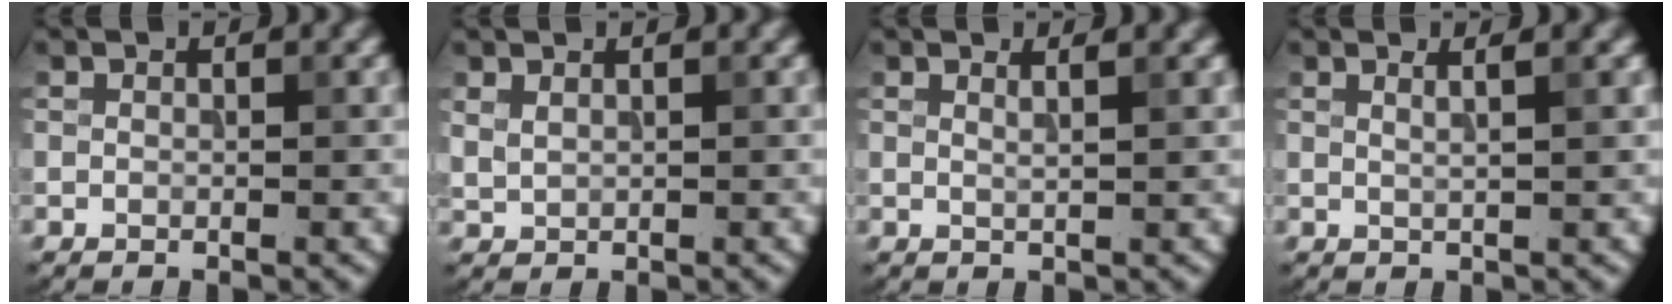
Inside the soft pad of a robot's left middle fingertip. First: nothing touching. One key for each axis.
{"total": 0.9, "fx": 0.6, "fy": 0.3, "fz": 0.6, "tx": -0.020, "ty": 0.001, "tz": 0.019}
{"total": 1.2, "fx": 0.7, "fy": 0.1, "fz": 1.0, "tx": -0.014, "ty": 0.004, "tz": 0.008}
{"total": 1.9, "fx": 0.9, "fy": 0.4, "fz": 1.7, "tx": -0.019, "ty": 0.007, "tz": 0.001}